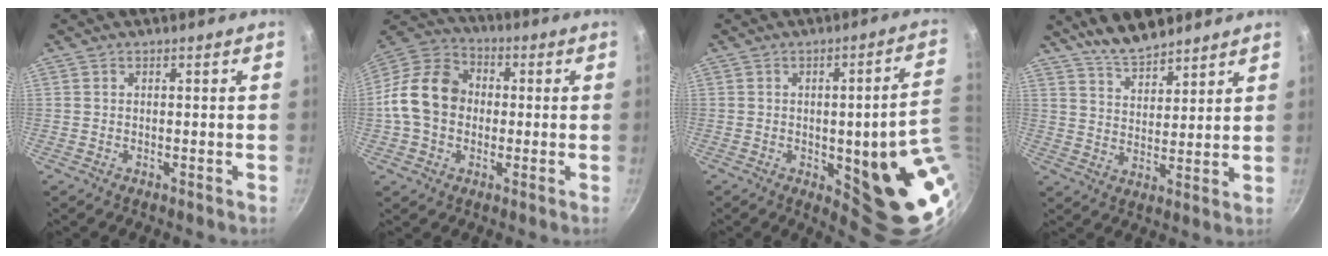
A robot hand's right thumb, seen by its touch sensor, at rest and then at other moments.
{"total": 13.9, "force": [-0.5, 11.0, 8.4], "torque": [-0.120, 0.029, -0.030]}
{"total": 18.8, "force": [-2.6, 5.6, 17.8], "torque": [-0.150, -0.002, -0.024]}
{"total": 9.7, "force": [8.2, 3.3, 3.9], "torque": [-0.044, -0.046, 0.143]}